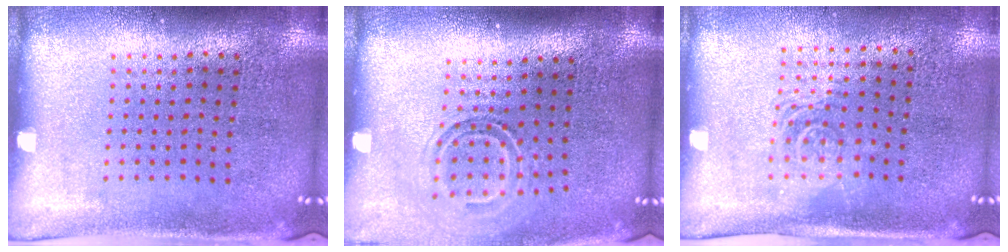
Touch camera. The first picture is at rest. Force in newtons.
{"total": 1.7, "press": 1.1, "slide": 1.3}
{"total": 1.6, "press": 1.4, "slide": 0.7}